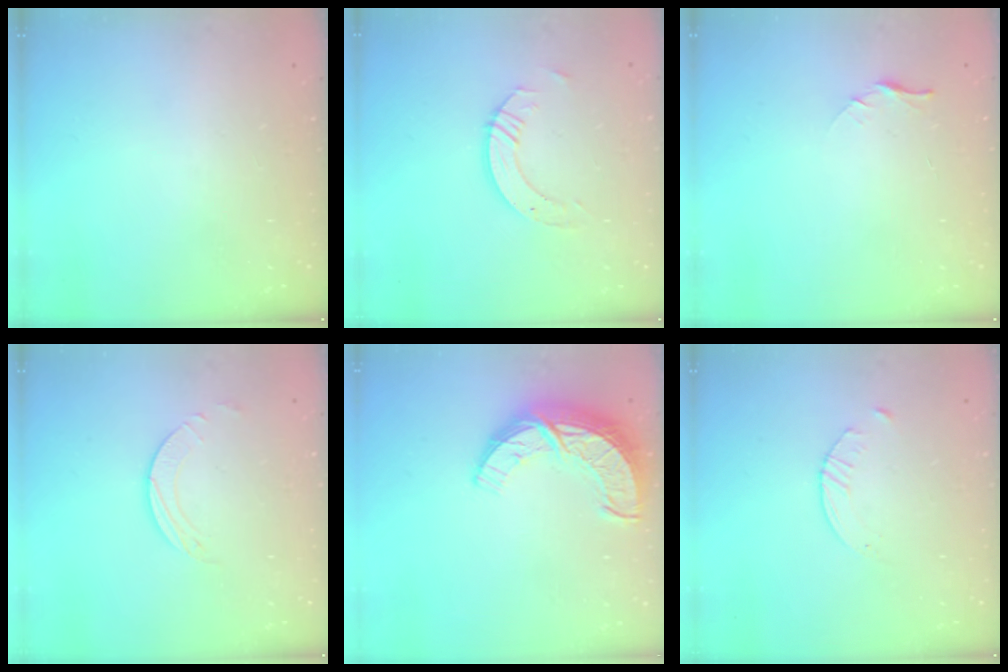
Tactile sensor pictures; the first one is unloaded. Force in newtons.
{"total": 6.5, "press": 6.4, "slide": 0.7}
{"total": 4.5, "press": 4.4, "slide": 0.4}
{"total": 2.0, "press": 1.9, "slide": 0.3}
{"total": 11.9, "press": 11.9, "slide": 0.8}
{"total": 2.0, "press": 2.0, "slide": 0.3}